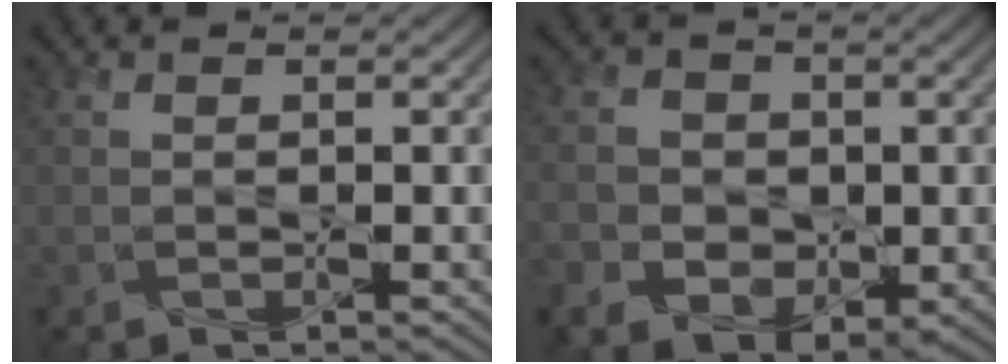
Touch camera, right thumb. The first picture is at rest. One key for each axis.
{"total": 6.0, "fx": -1.4, "fy": 5.2, "fz": 2.5, "tx": -0.063, "ty": -0.013, "tz": -0.039}